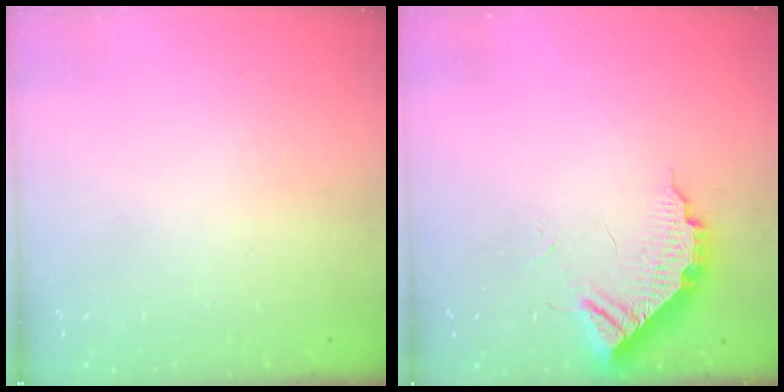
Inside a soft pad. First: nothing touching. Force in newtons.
{"total": 10.8, "press": 10.8, "slide": 0.3}